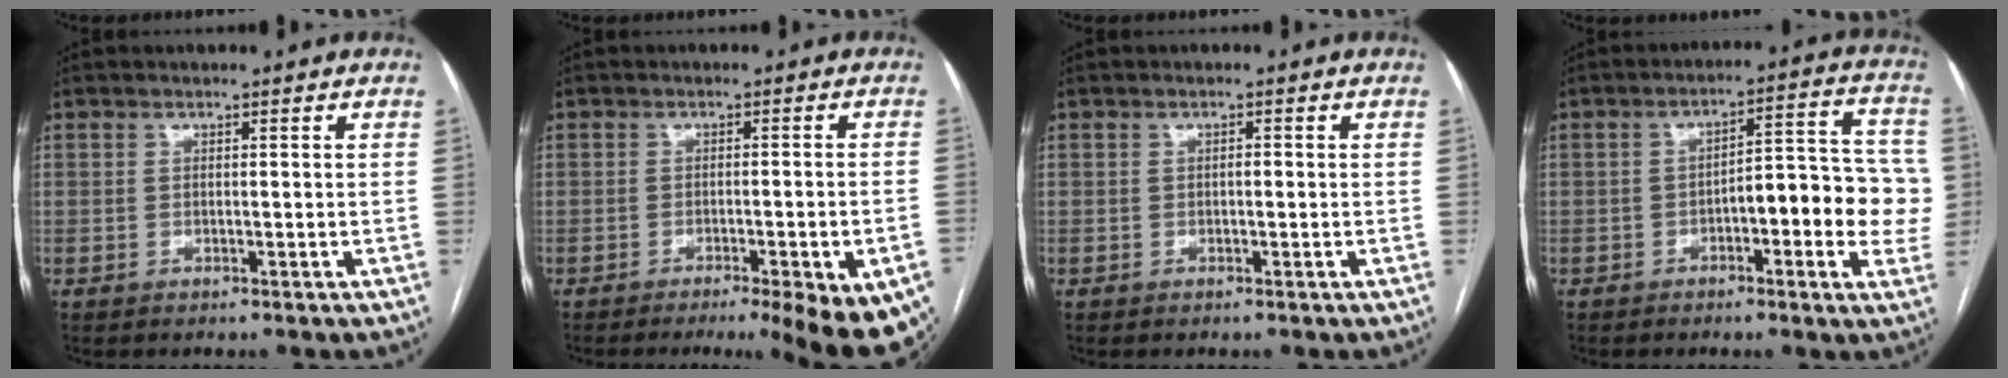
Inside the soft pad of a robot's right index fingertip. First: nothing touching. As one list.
[{"total": 14.5, "force": [-10.0, 2.5, 10.3], "torque": [-0.068, -0.004, -0.121]}, {"total": 0.6, "force": [-0.1, 0.2, 0.5], "torque": [-0.008, 0.002, -0.003]}, {"total": 11.5, "force": [-2.1, 3.5, 10.8], "torque": [-0.125, 0.036, -0.027]}]